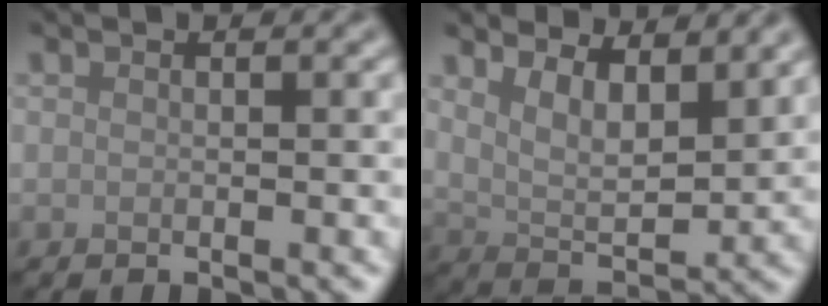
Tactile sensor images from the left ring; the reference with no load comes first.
{"total": 5.5, "force": [3.2, 2.6, 3.7], "torque": [-0.071, -0.012, 0.052]}